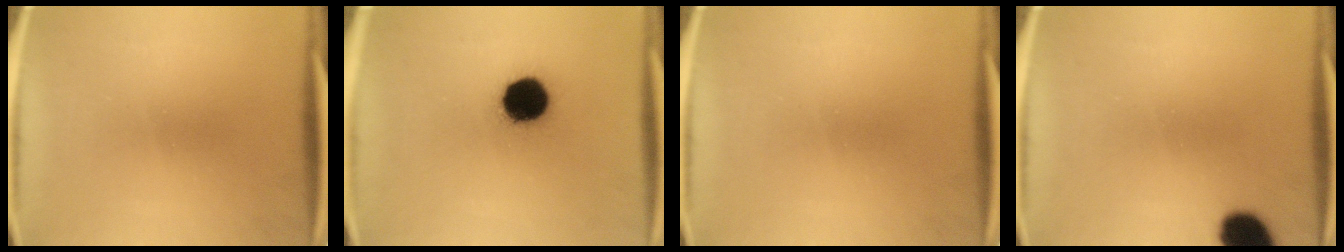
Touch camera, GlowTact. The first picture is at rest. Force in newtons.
{"total": 12.7}
{"total": 0.0}
{"total": 8.4}